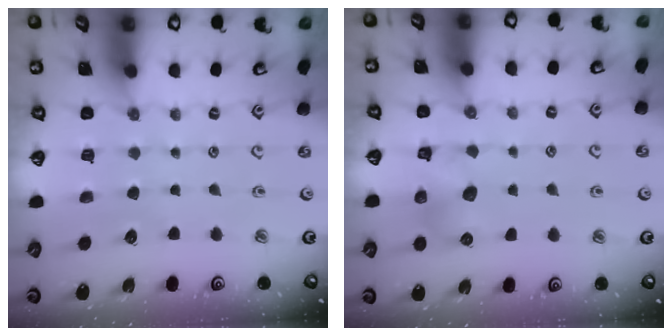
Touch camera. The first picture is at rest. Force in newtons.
{"total": 7.5, "press": 7.4, "slide": 0.9}